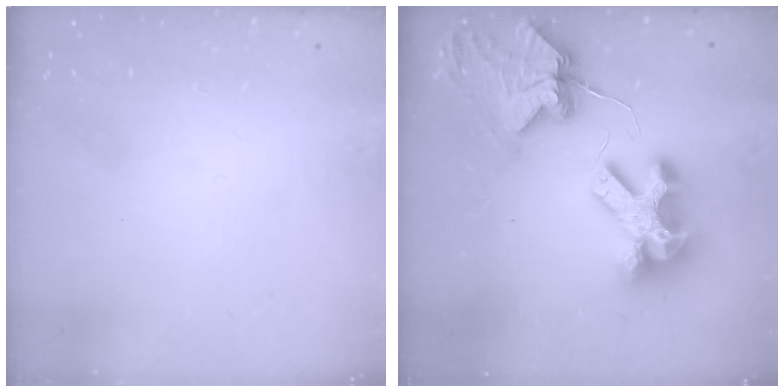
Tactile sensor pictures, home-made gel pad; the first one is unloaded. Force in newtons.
{"total": 12.5, "press": 12.4, "slide": 1.7}